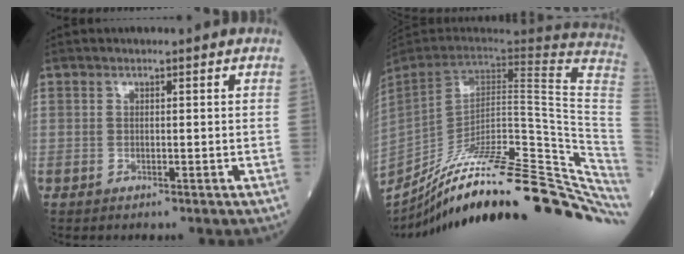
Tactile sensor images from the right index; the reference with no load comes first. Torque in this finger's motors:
{"motor_torque": [-0.30, -1.84, 0.65, 0.21]}